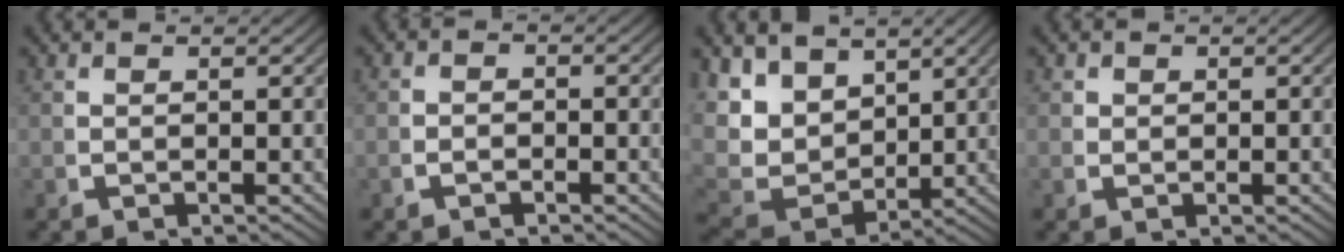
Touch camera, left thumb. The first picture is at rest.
{"total": 1.0, "force": [-0.7, 0.6, 0.3], "torque": [-0.006, -0.002, -0.015]}
{"total": 10.3, "force": [1.6, 8.0, 6.3], "torque": [-0.154, -0.031, 0.037]}
{"total": 1.2, "force": [0.4, 1.0, 0.4], "torque": [-0.013, -0.009, 0.011]}